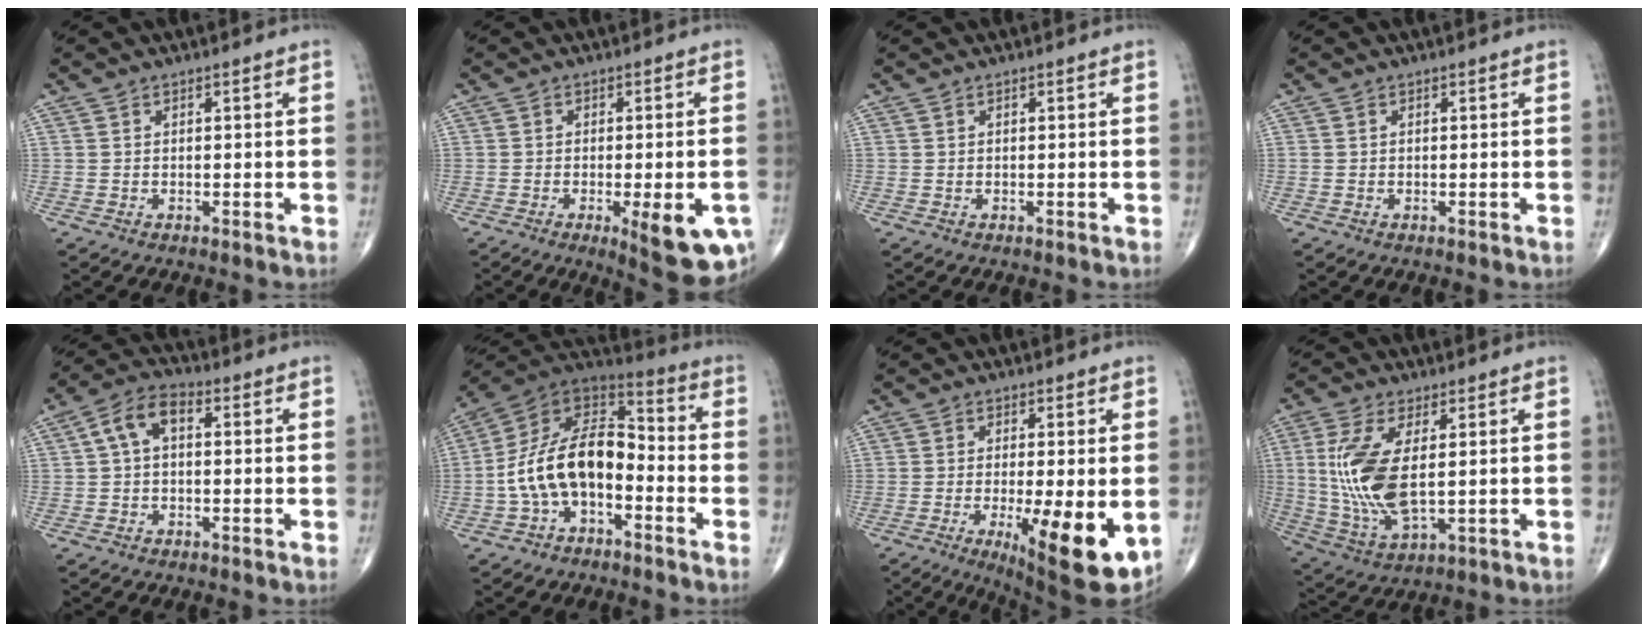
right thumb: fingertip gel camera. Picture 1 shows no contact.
{"total": 11.8, "force": [-4.2, 3.4, 10.5], "torque": [-0.129, -0.006, -0.047]}
{"total": 0.0}
{"total": 0.0}
{"total": 6.7, "force": [0.7, 3.9, 5.3], "torque": [-0.093, 0.026, 0.003]}
{"total": 15.5, "force": [-4.0, 9.0, 12.0], "torque": [-0.205, 0.066, -0.080]}
{"total": 14.1, "force": [-3.7, 3.7, 13.1], "torque": [-0.179, -0.024, -0.045]}
{"total": 13.7, "force": [1.3, 5.8, 12.3], "torque": [-0.278, -0.016, 0.037]}